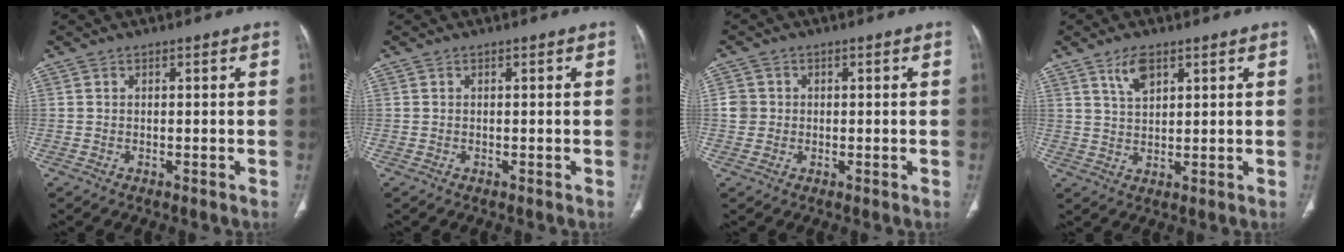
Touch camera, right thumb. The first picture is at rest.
{"total": 0.0}
{"total": 2.9, "force": [0.2, 2.8, 0.7], "torque": [0.004, 0.006, 0.005]}
{"total": 4.8, "force": [2.9, 2.2, 3.1], "torque": [-0.050, -0.014, 0.057]}